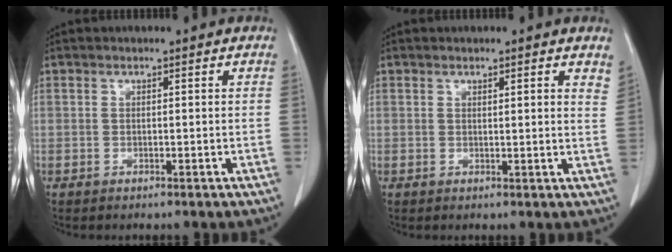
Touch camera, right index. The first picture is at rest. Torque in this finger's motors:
{"motor_torque": [0.03, -0.04, 0.02, 0.00]}